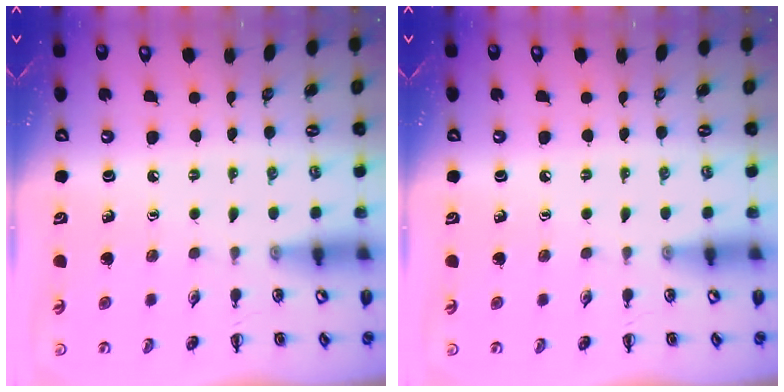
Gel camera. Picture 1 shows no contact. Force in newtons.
{"total": 0.0}